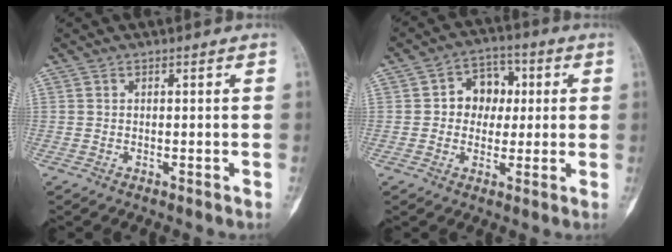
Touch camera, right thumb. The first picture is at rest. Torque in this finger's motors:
{"motor_torque": [0.79, 0.72, 0.49, -0.01, 0.00]}